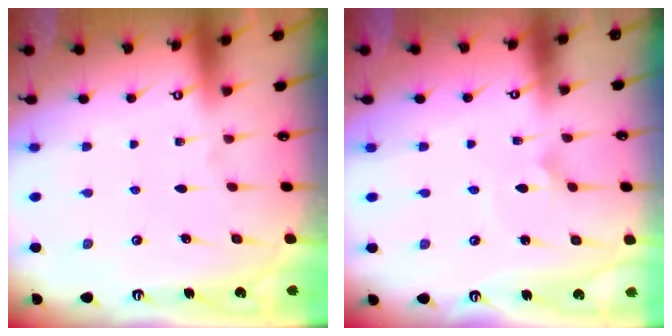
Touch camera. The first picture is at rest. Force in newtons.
{"total": 2.2, "press": 2.2, "slide": 0.1}